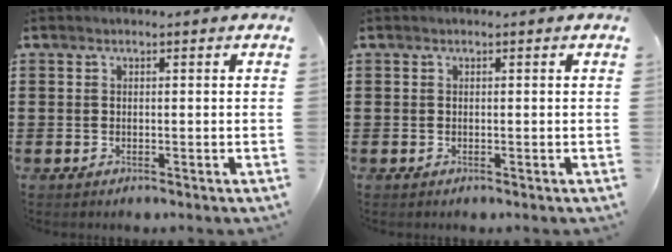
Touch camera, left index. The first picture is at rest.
{"total": 0.0}